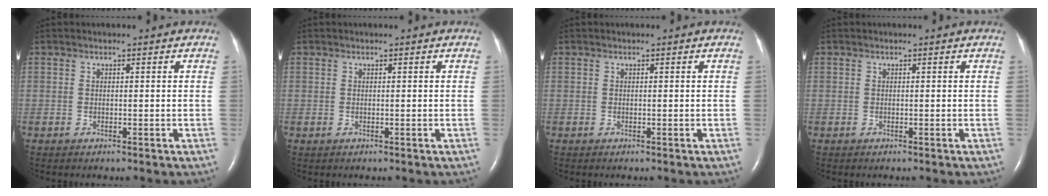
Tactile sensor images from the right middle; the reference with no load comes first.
{"total": 0.0}
{"total": 0.0}
{"total": 0.0}